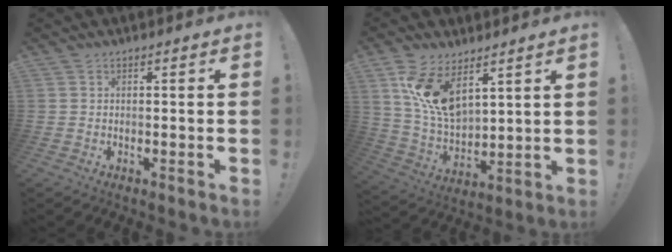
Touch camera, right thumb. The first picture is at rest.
{"total": 13.9, "force": [8.0, 7.2, 8.8], "torque": [-0.175, -0.050, 0.152]}